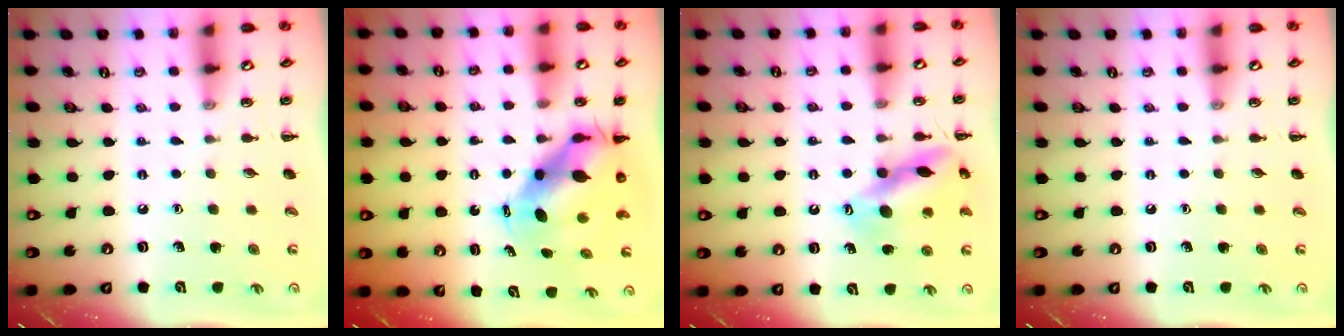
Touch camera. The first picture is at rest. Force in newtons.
{"total": 7.7, "press": 7.5, "slide": 1.8}
{"total": 14.6, "press": 14.5, "slide": 1.5}
{"total": 0.0}